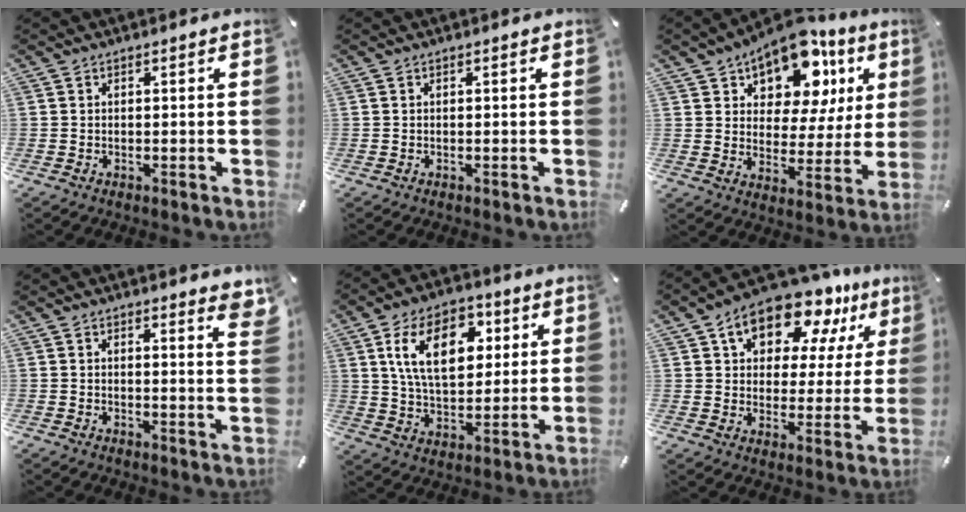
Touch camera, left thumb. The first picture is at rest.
{"total": 0.0}
{"total": 15.4, "force": [10.7, 8.5, 7.1], "torque": [-0.111, -0.082, 0.182]}
{"total": 3.2, "force": [2.6, 0.4, 1.8], "torque": [-0.020, -0.020, 0.042]}
{"total": 16.1, "force": [5.7, 9.9, 11.4], "torque": [-0.192, 0.006, 0.099]}
{"total": 14.6, "force": [10.1, 8.1, 6.7], "torque": [-0.108, -0.065, 0.178]}